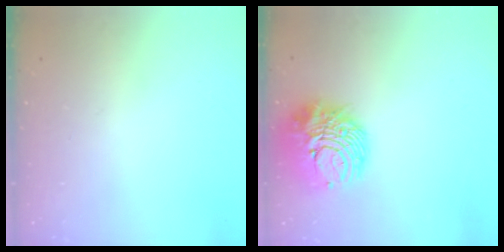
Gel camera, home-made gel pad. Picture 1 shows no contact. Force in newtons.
{"total": 13.4, "press": 13.3, "slide": 1.5}